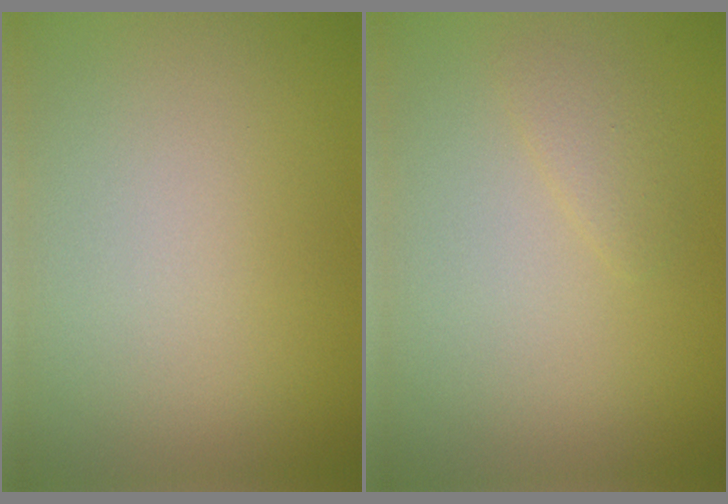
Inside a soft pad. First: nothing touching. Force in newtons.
{"total": 1.1, "press": 1.1, "slide": 0.1}